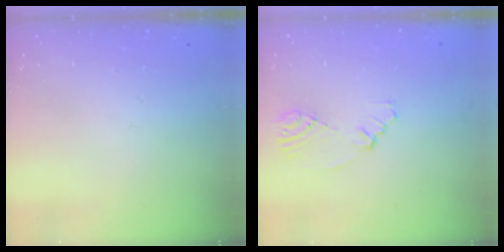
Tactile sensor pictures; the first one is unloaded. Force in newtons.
{"total": 4.5, "press": 1.8, "slide": 4.1}